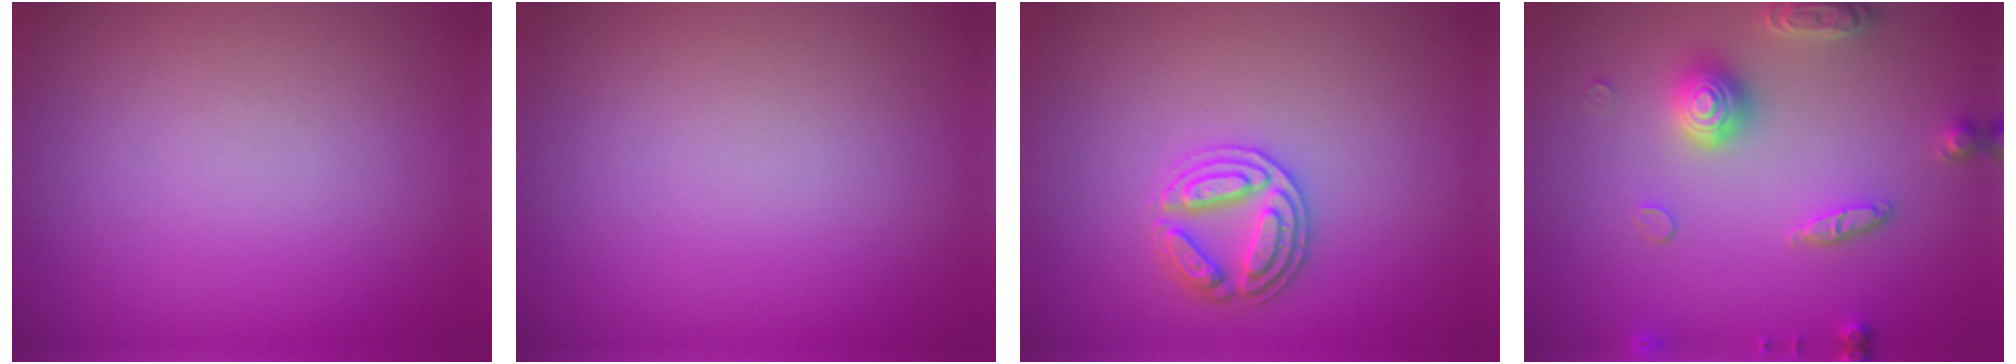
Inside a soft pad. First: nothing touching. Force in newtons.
{"total": 0.0}
{"total": 2.8, "press": 2.8, "slide": 0.2}
{"total": 4.1, "press": 3.5, "slide": 2.0}